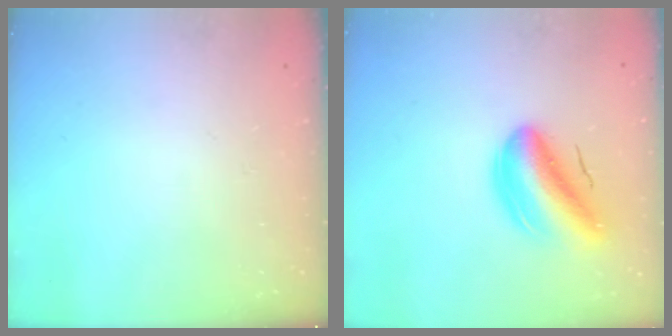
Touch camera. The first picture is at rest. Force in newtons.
{"total": 11.6, "press": 11.1, "slide": 3.3}